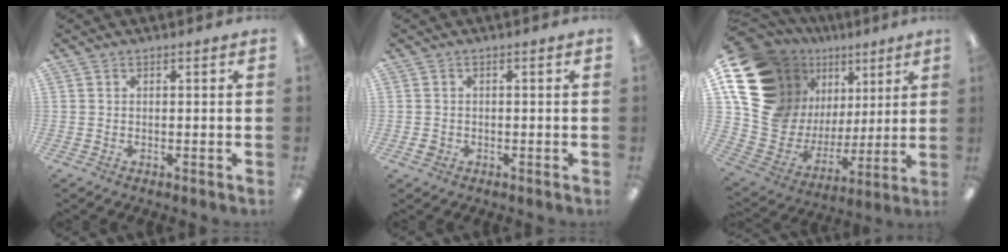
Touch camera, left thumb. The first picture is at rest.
{"total": 1.9, "force": [-0.6, 1.7, 0.5], "torque": [-0.008, 0.004, -0.012]}
{"total": 18.5, "force": [11.3, 13.2, 6.6], "torque": [-0.147, -0.088, 0.238]}